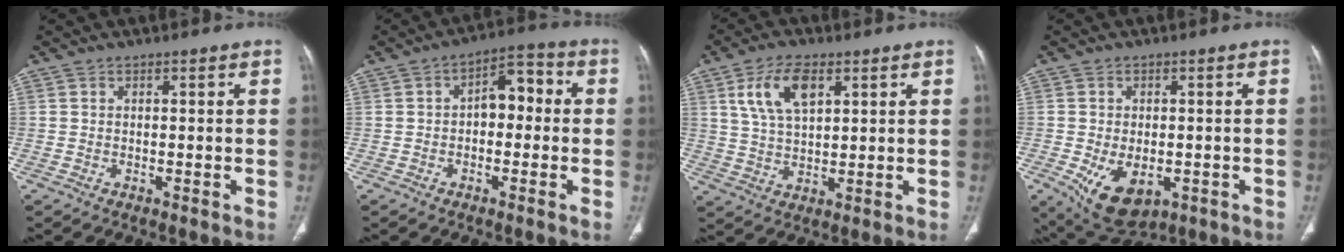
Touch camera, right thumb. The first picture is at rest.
{"total": 7.4, "force": [0.1, 4.5, 5.9], "torque": [-0.057, 0.030, -0.011]}
{"total": 9.5, "force": [4.0, 4.8, 7.2], "torque": [-0.132, -0.009, 0.080]}
{"total": 9.8, "force": [-3.2, 6.0, 7.2], "torque": [-0.108, -0.004, -0.033]}